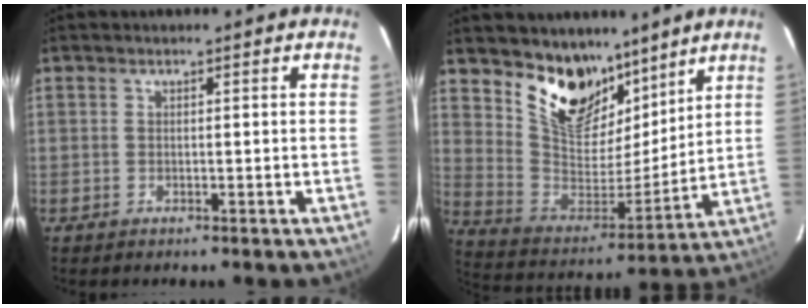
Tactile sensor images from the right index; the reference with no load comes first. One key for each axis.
{"total": 16.8, "fx": 11.8, "fy": 8.9, "fz": 8.1, "tx": -0.172, "ty": -0.011, "tz": 0.222}